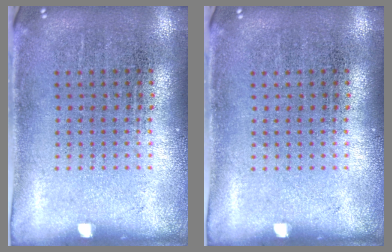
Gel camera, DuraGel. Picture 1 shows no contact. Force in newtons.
{"total": 0.0}